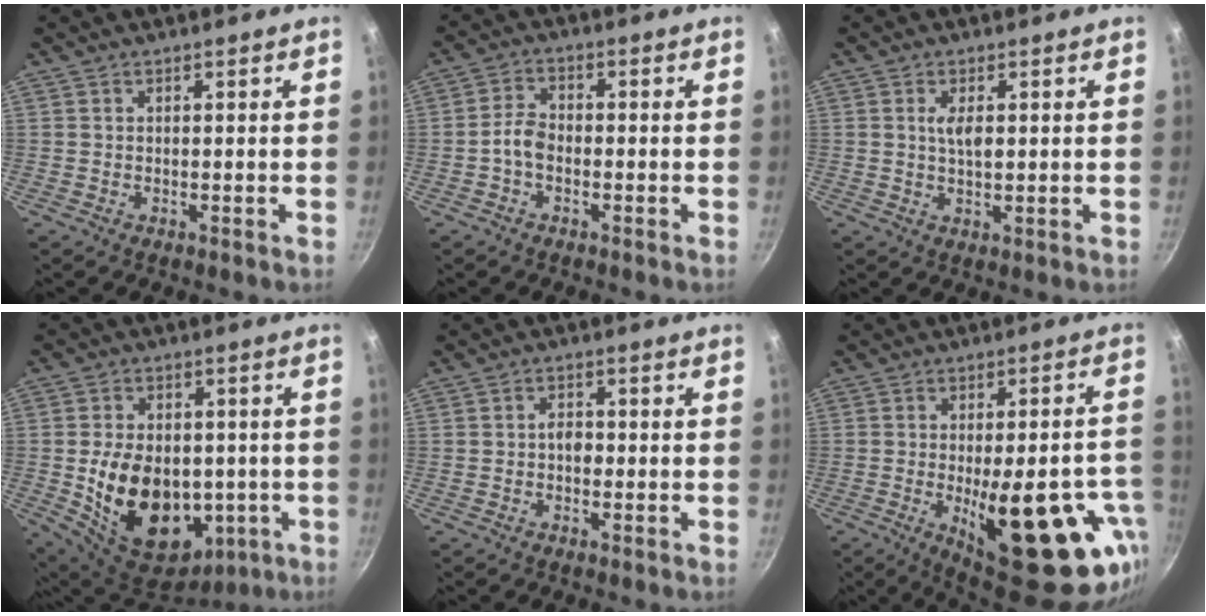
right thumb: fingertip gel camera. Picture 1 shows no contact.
{"total": 3.7, "force": [-1.5, 2.3, 2.5], "torque": [-0.046, 0.024, -0.036]}
{"total": 3.5, "force": [0.7, 1.5, 3.1], "torque": [-0.050, -0.002, 0.013]}
{"total": 20.6, "force": [-2.7, 14.3, 14.5], "torque": [-0.221, -0.001, -0.019]}
{"total": 3.1, "force": [-0.4, 2.1, 2.2], "torque": [-0.022, 0.007, -0.009]}
{"total": 26.5, "force": [-8.3, 10.6, 22.8], "torque": [-0.252, 0.008, -0.093]}